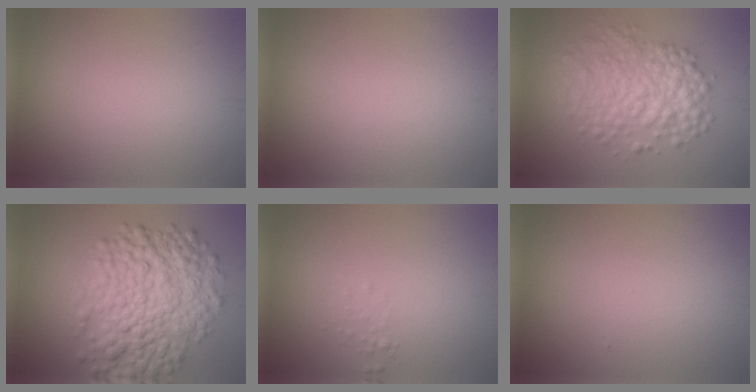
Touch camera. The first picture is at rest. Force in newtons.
{"total": 0.0}
{"total": 5.6, "press": 5.6, "slide": 0.1}
{"total": 8.5, "press": 8.5, "slide": 0.1}
{"total": 0.6, "press": 0.6, "slide": 0.1}
{"total": 0.0}